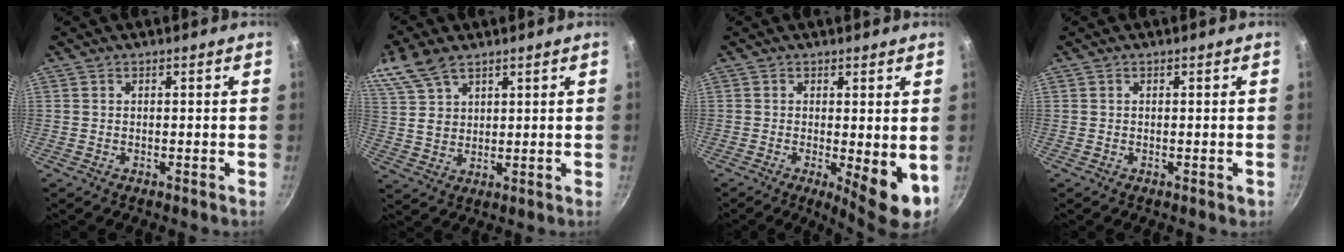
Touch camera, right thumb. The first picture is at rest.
{"total": 9.9, "force": [6.6, 5.4, 5.1], "torque": [-0.094, -0.008, 0.137]}
{"total": 7.8, "force": [-1.0, 2.2, 7.5], "torque": [-0.094, -0.011, -0.005]}
{"total": 0.6, "force": [-0.1, 0.5, 0.5], "torque": [-0.003, 0.002, -0.001]}